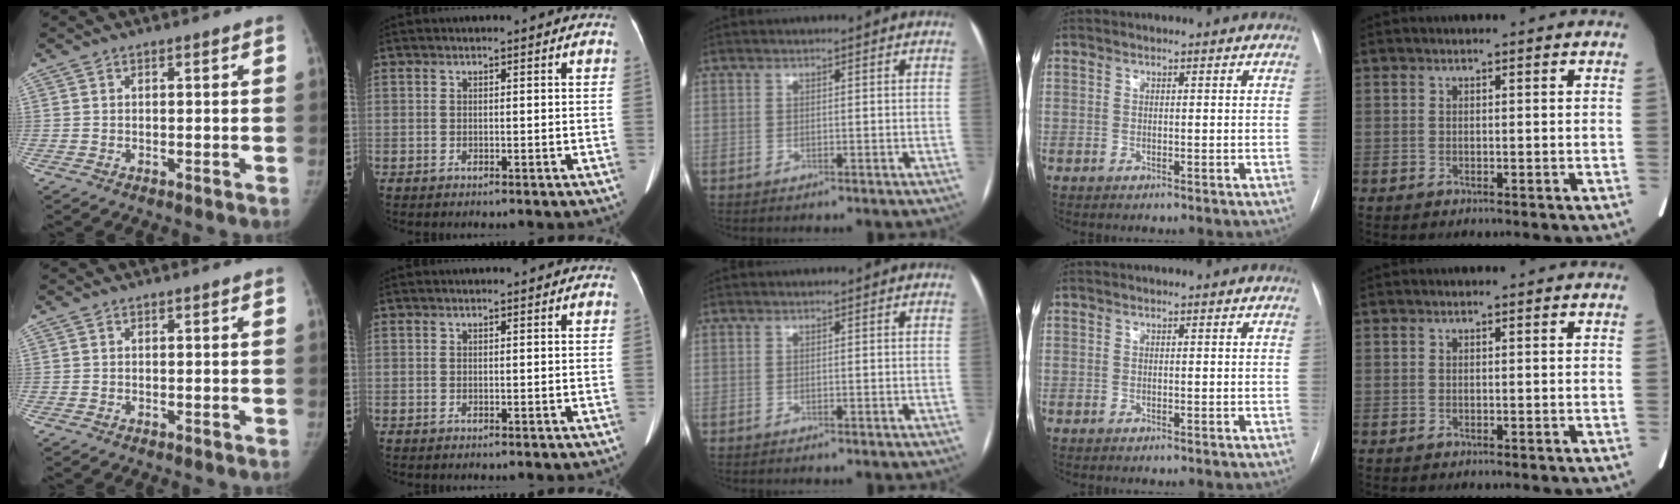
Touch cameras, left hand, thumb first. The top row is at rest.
{}